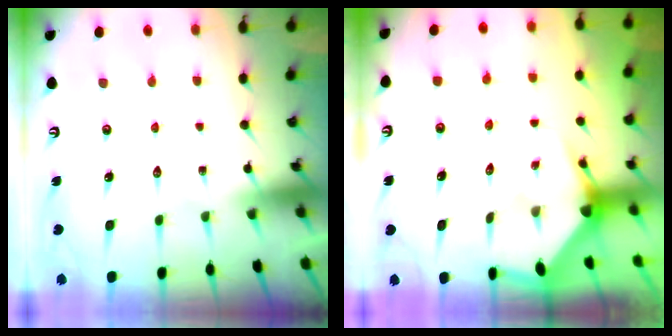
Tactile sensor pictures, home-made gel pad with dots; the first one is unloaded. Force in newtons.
{"total": 2.8, "press": 2.8, "slide": 0.3}